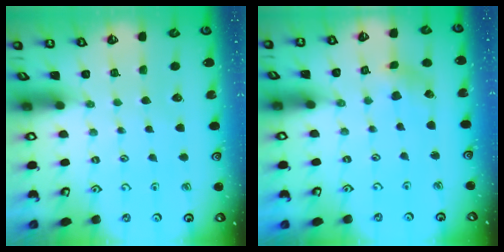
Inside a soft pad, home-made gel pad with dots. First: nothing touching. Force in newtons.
{"total": 2.6, "press": 2.6, "slide": 0.4}